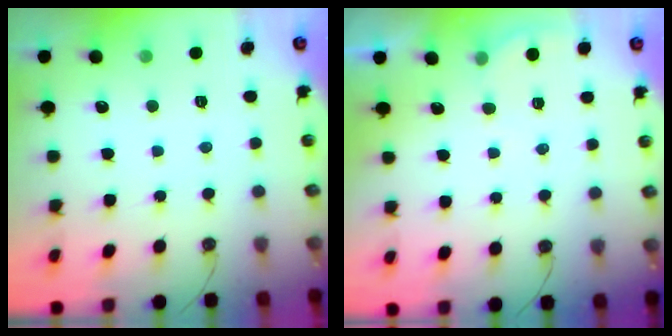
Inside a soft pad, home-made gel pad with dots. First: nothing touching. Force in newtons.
{"total": 2.2, "press": 2.2, "slide": 0.2}